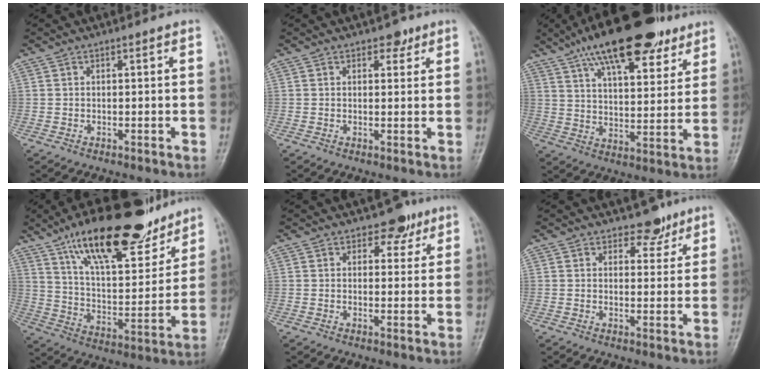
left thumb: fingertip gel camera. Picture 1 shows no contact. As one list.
[{"total": 2.4, "force": [1.6, 1.5, 1.0], "torque": [0.003, -0.007, 0.020]}, {"total": 21.6, "force": [13.8, 8.4, 14.3], "torque": [-0.197, -0.025, 0.221]}, {"total": 24.4, "force": [16.7, 8.7, 15.5], "torque": [-0.203, -0.059, 0.278]}, {"total": 4.0, "force": [2.6, 2.7, 1.4], "torque": [0.011, -0.012, 0.035]}, {"total": 3.8, "force": [2.9, 2.3, 0.8], "torque": [0.016, -0.018, 0.042]}]